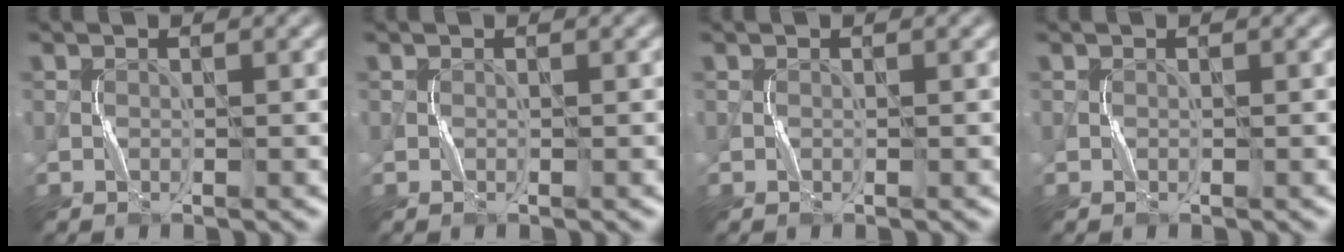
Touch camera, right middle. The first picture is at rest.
{"total": 0.0}
{"total": 0.0}
{"total": 0.0}